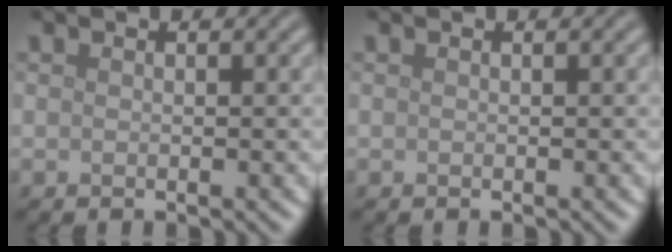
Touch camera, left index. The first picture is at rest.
{"total": 0.0}